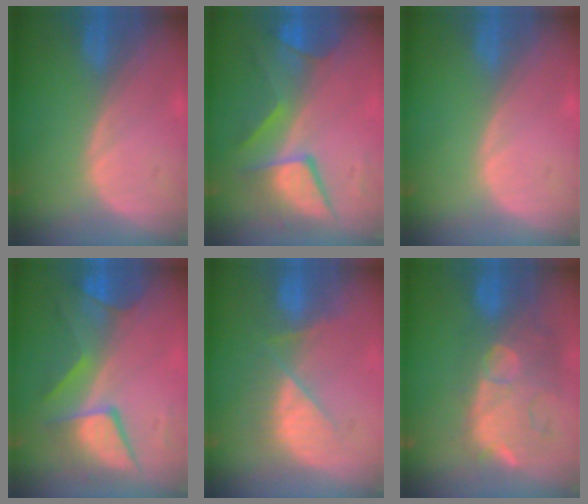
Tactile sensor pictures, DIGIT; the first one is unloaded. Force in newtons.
{"total": 8.6, "press": 8.5, "slide": 0.4}
{"total": 0.0}
{"total": 8.6, "press": 8.5, "slide": 0.4}
{"total": 7.2, "press": 7.0, "slide": 1.7}
{"total": 11.3, "press": 10.5, "slide": 4.4}